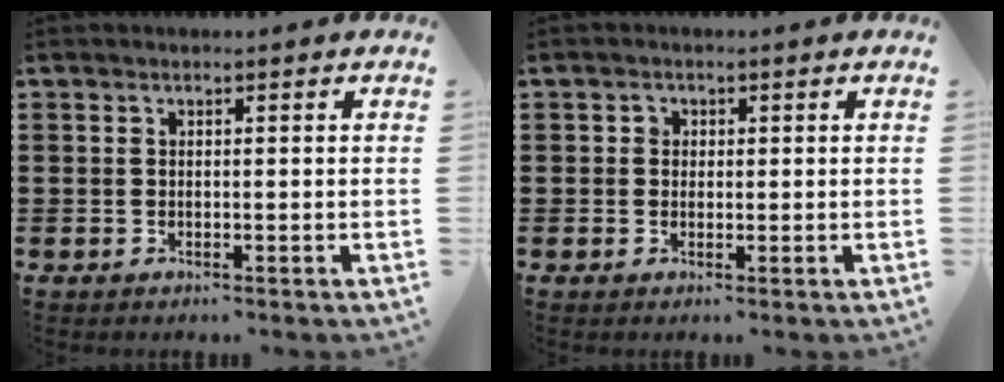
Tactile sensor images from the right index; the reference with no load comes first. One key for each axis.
{"total": 1.2, "fx": 0.2, "fy": 1.1, "fz": 0.4, "tx": -0.011, "ty": 0.006, "tz": 0.003}